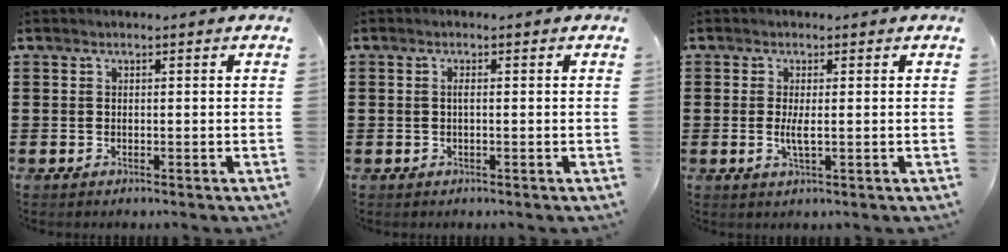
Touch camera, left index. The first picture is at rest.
{"total": 0.7, "force": [0.0, 0.1, 0.7], "torque": [-0.015, -0.004, 0.000]}
{"total": 2.4, "force": [-0.1, 0.4, 2.4], "torque": [-0.044, -0.004, -0.001]}